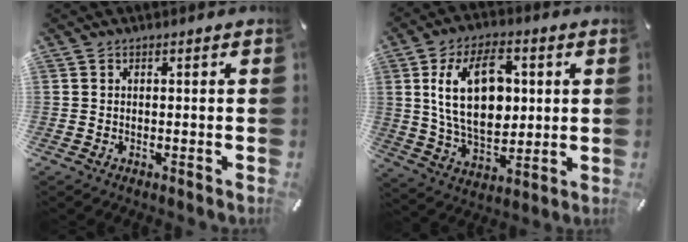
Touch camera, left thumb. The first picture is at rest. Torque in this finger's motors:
{"motor_torque": [2.48, 2.53, 1.53, -1.24, 0.50]}